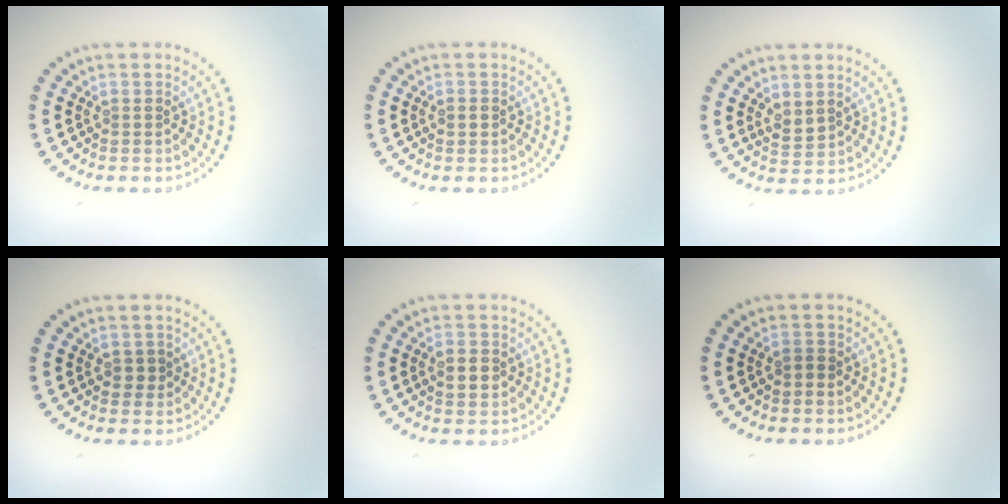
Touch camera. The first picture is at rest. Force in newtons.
{"total": 1.0, "press": 1.0, "slide": 0.0}
{"total": 1.4, "press": 1.3, "slide": 0.6}
{"total": 1.2, "press": 1.1, "slide": 0.3}
{"total": 2.5, "press": 2.5, "slide": 0.0}
{"total": 0.7, "press": 0.7, "slide": 0.2}